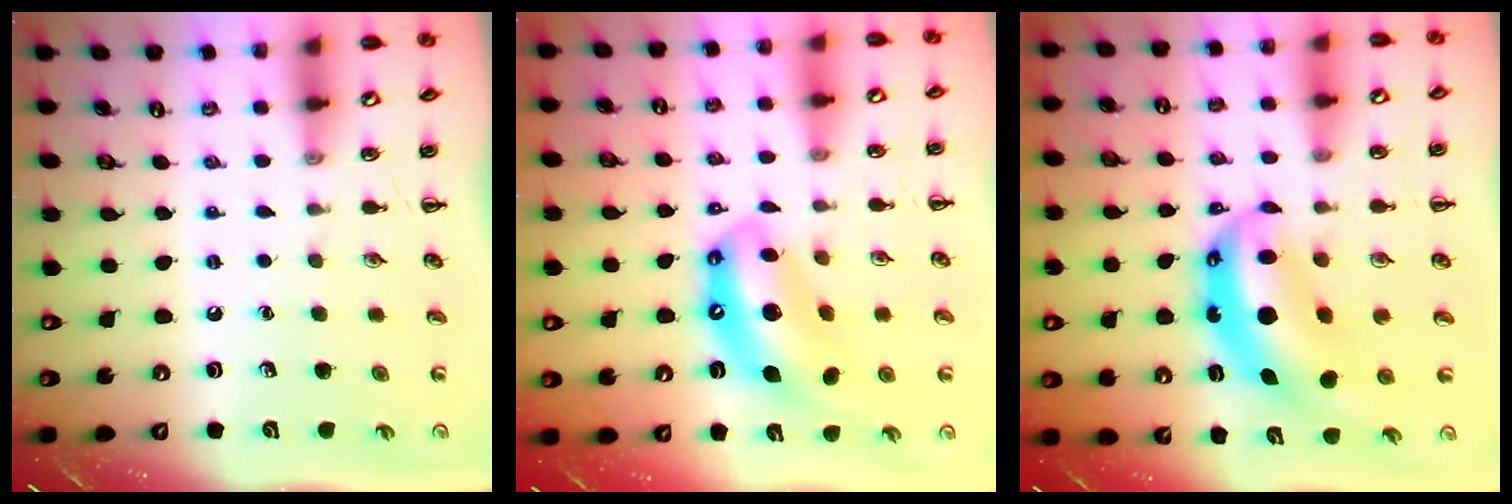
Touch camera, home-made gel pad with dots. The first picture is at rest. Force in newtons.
{"total": 12.8, "press": 12.4, "slide": 3.2}
{"total": 9.8, "press": 9.5, "slide": 2.4}